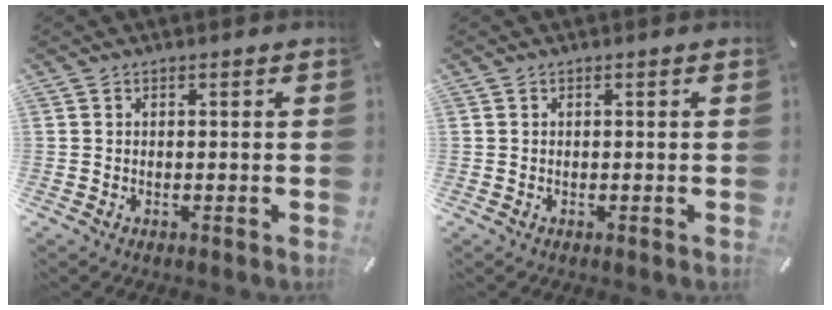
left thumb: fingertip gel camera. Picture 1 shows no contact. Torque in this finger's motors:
{"motor_torque": [-0.09, -0.06, 0.00, 0.04, 0.00]}